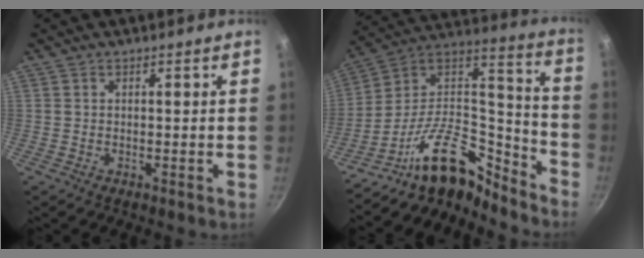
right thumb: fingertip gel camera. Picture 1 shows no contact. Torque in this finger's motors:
{"motor_torque": [0.79, 0.79, 0.85, -1.92, 0.07]}